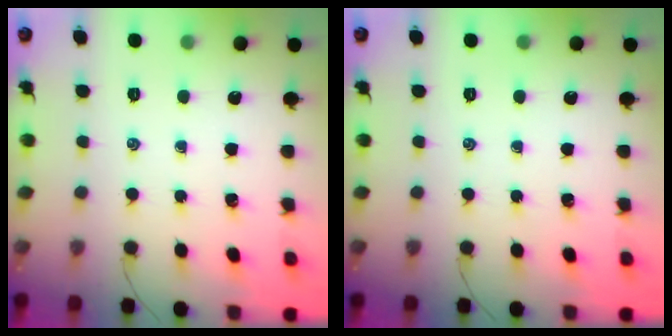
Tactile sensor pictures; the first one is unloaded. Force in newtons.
{"total": 0.0}